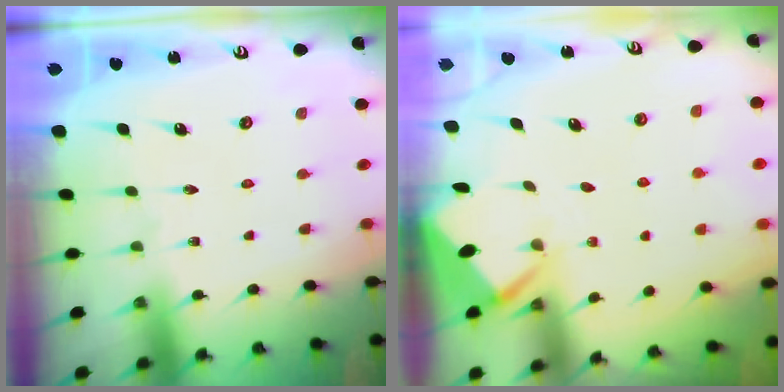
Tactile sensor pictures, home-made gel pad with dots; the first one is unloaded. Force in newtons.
{"total": 2.6, "press": 2.6, "slide": 0.4}